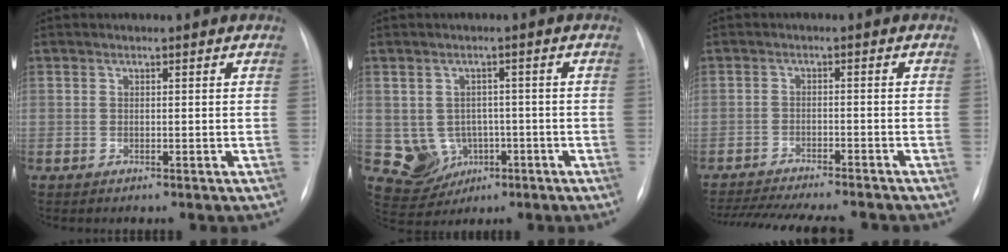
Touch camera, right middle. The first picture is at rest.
{"total": 6.4, "force": [-1.3, 6.0, 2.0], "torque": [-0.038, 0.015, -0.005]}
{"total": 17.1, "force": [-15.2, 2.6, 7.4], "torque": [-0.151, -0.023, -0.211]}